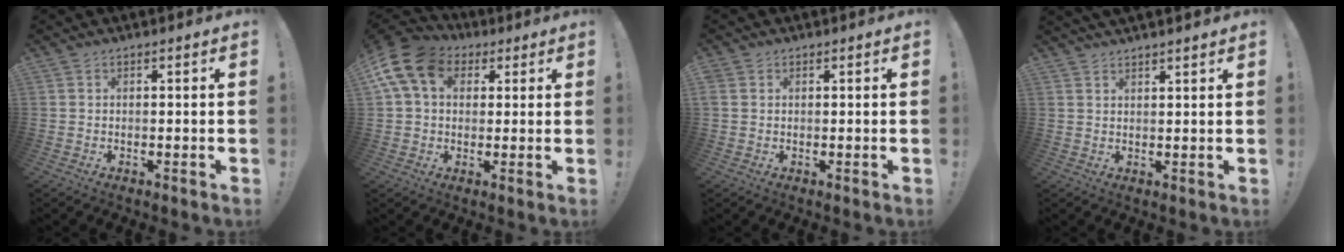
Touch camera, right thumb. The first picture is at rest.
{"total": 14.0, "force": [4.9, 10.1, 8.4], "torque": [-0.158, -0.006, 0.096]}
{"total": 1.6, "force": [0.7, 1.3, 0.7], "torque": [-0.017, 0.004, 0.015]}
{"total": 2.2, "force": [2.2, -0.1, 0.5], "torque": [-0.003, -0.014, 0.039]}